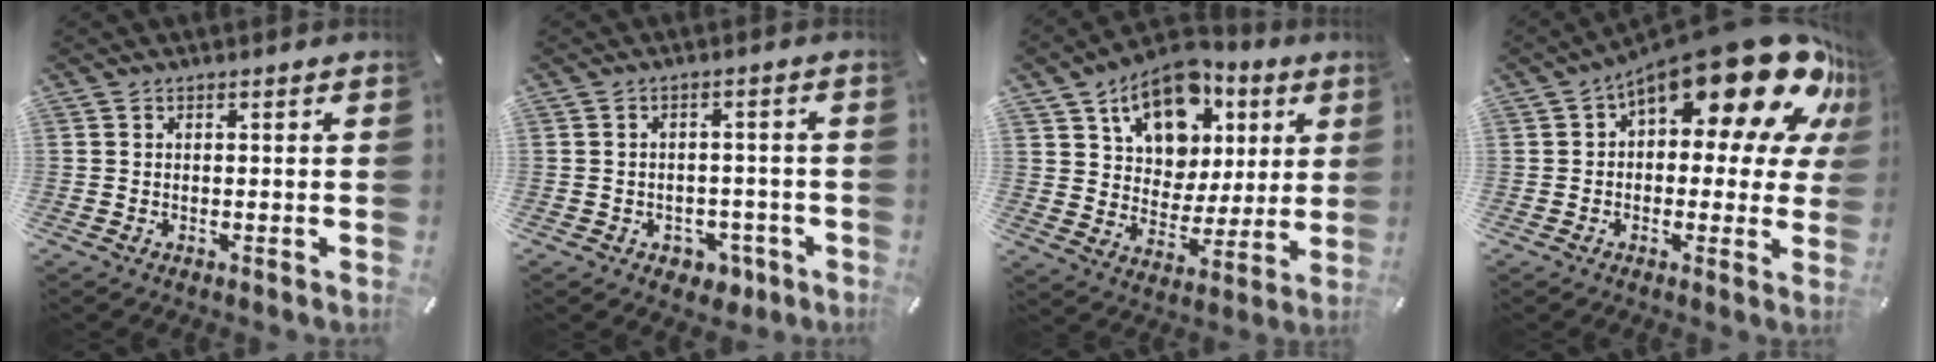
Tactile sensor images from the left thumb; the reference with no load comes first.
{"total": 4.7, "force": [-1.8, 3.9, 1.8], "torque": [-0.021, 0.012, -0.029]}
{"total": 15.6, "force": [8.9, 10.9, 6.6], "torque": [-0.107, -0.050, 0.163]}
{"total": 24.3, "force": [12.6, 10.0, 18.2], "torque": [-0.256, -0.086, 0.213]}